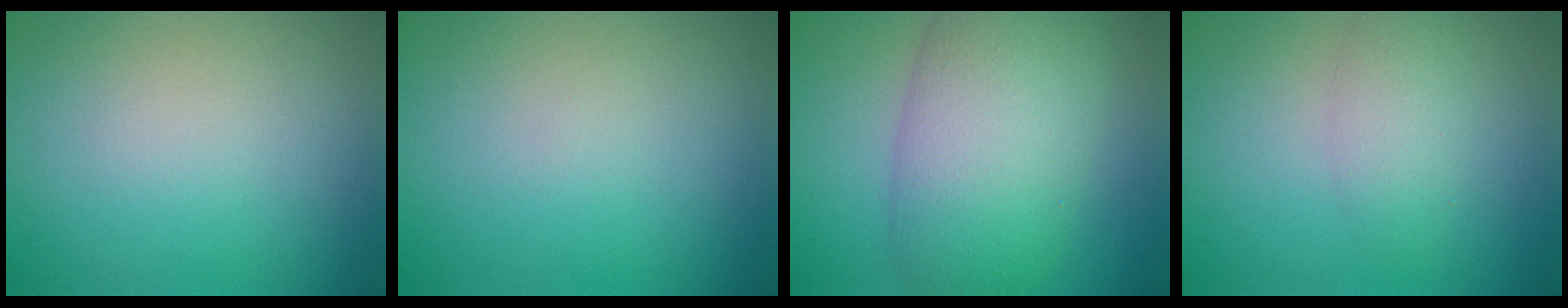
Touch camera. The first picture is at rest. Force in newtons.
{"total": 0.0}
{"total": 9.5, "press": 9.5, "slide": 0.3}
{"total": 2.7, "press": 2.7, "slide": 0.1}